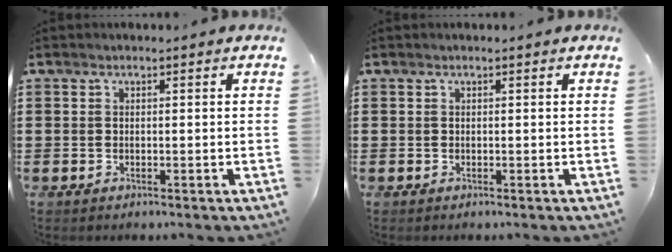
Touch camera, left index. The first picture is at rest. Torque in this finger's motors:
{"motor_torque": [-0.01, 0.01, 0.00, 0.00]}